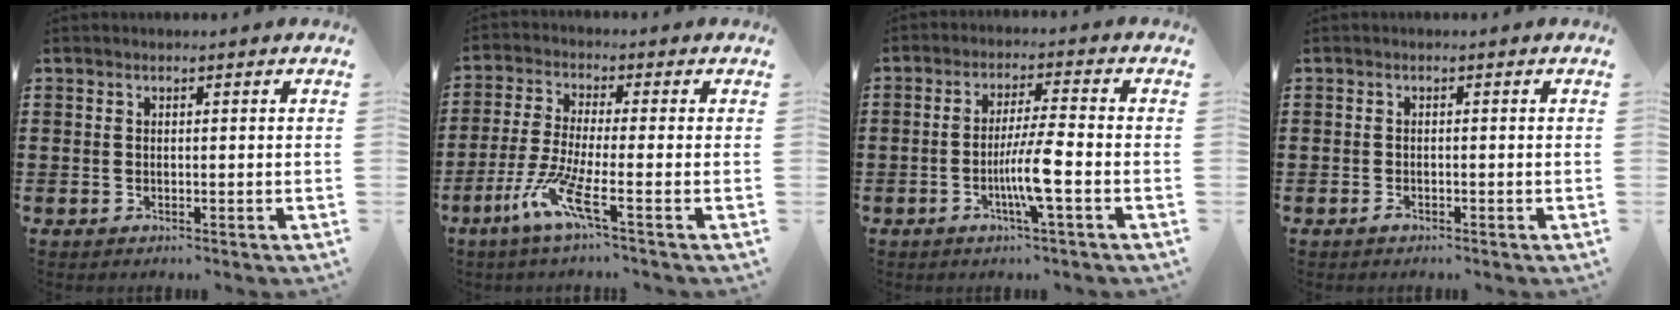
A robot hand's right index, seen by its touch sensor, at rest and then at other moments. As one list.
[{"total": 8.0, "force": [-3.9, 0.5, 7.0], "torque": [-0.165, -0.021, -0.077]}, {"total": 6.8, "force": [-2.2, 0.0, 6.5], "torque": [-0.121, -0.012, -0.044]}, {"total": 0.7, "force": [-0.5, 0.1, 0.5], "torque": [-0.012, -0.007, -0.008]}]